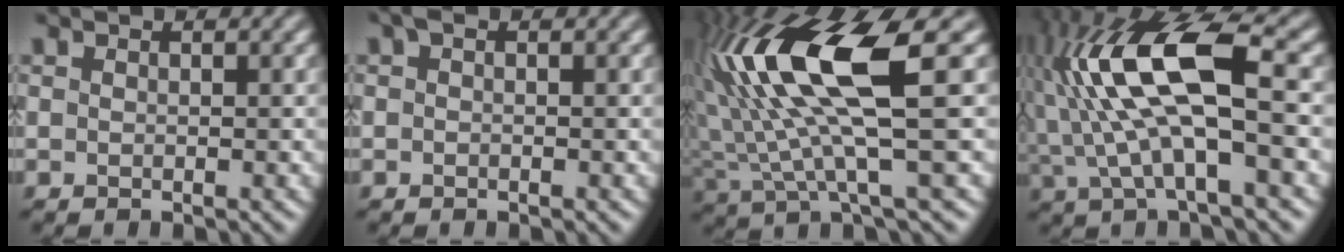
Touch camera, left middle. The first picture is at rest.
{"total": 0.6, "force": [0.1, 0.4, 0.5], "torque": [-0.013, 0.003, 0.000]}
{"total": 11.4, "force": [3.2, 3.0, 10.5], "torque": [-0.221, 0.003, 0.063]}
{"total": 11.5, "force": [1.3, 4.1, 10.6], "torque": [-0.210, 0.023, 0.016]}